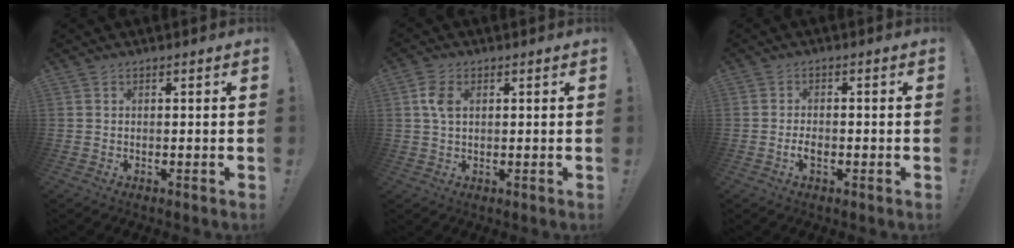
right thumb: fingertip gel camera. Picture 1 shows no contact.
{"total": 5.4, "force": [1.5, 3.1, 4.1], "torque": [-0.076, 0.001, 0.025]}
{"total": 3.0, "force": [-1.4, 1.3, 2.3], "torque": [-0.050, 0.006, -0.025]}